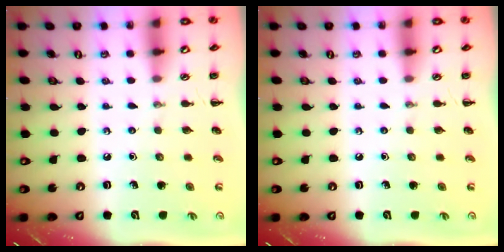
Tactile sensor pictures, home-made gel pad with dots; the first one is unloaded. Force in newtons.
{"total": 0.0}